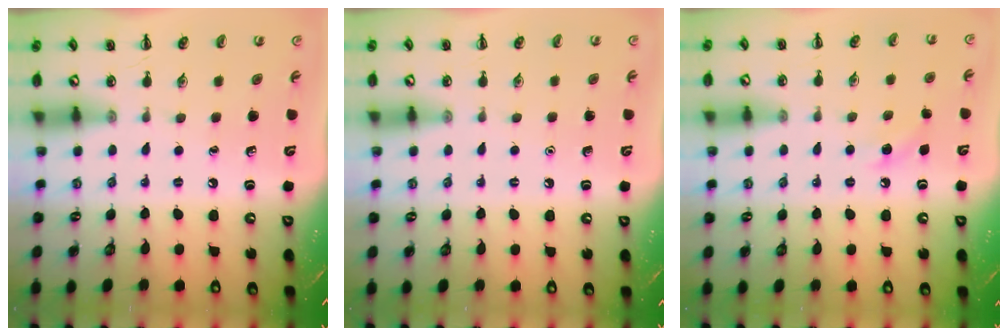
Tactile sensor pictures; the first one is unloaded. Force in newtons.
{"total": 1.6, "press": 1.6, "slide": 0.1}
{"total": 4.4, "press": 4.2, "slide": 1.2}